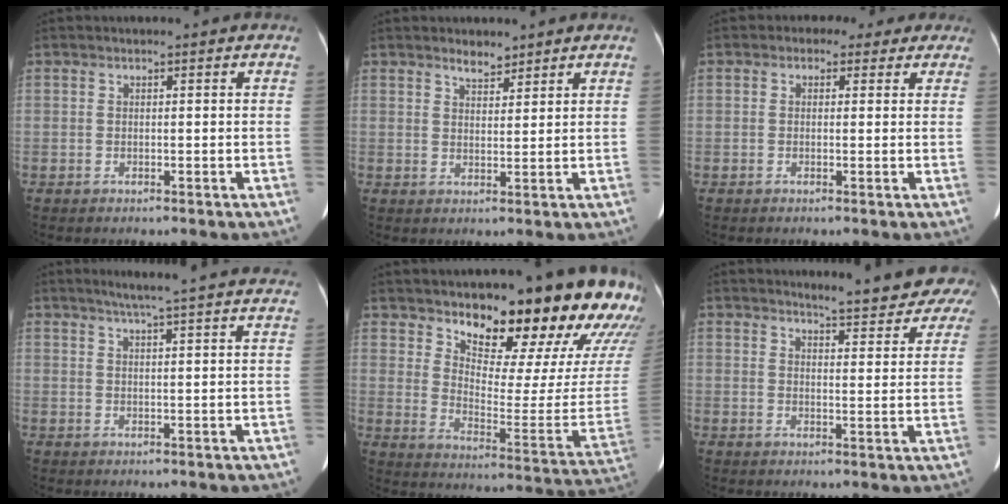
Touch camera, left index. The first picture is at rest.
{"total": 2.5, "force": [2.3, 0.9, 0.8], "torque": [-0.016, 0.002, 0.038]}
{"total": 4.0, "force": [2.5, 2.9, 1.1], "torque": [-0.004, 0.016, 0.022]}
{"total": 15.7, "force": [13.9, -0.1, 7.3], "torque": [-0.110, 0.006, 0.168]}
{"total": 23.6, "force": [18.2, 4.7, 14.2], "torque": [-0.202, -0.069, 0.234]}
{"total": 9.2, "force": [8.8, 1.0, 2.6], "torque": [-0.024, -0.009, 0.091]}